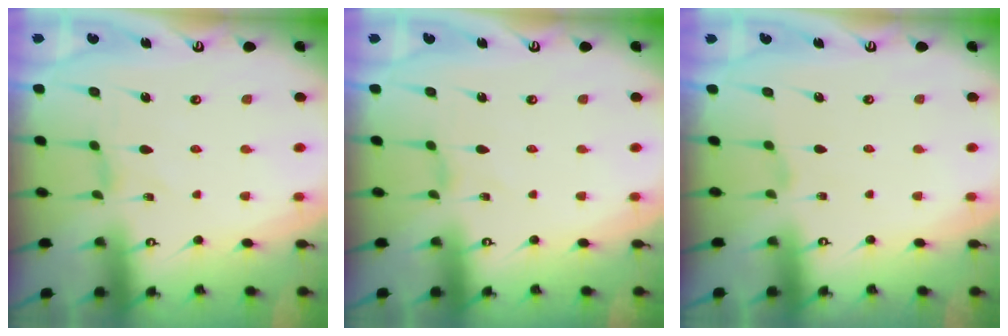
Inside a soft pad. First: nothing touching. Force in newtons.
{"total": 0.0}
{"total": 1.6, "press": 1.5, "slide": 0.5}